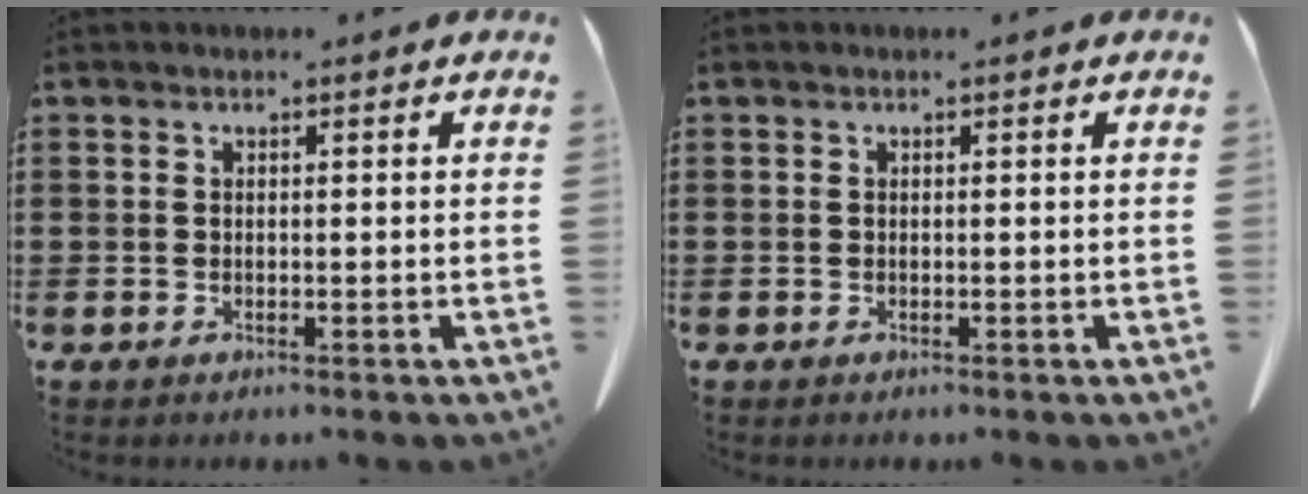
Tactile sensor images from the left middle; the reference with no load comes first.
{"total": 0.0}